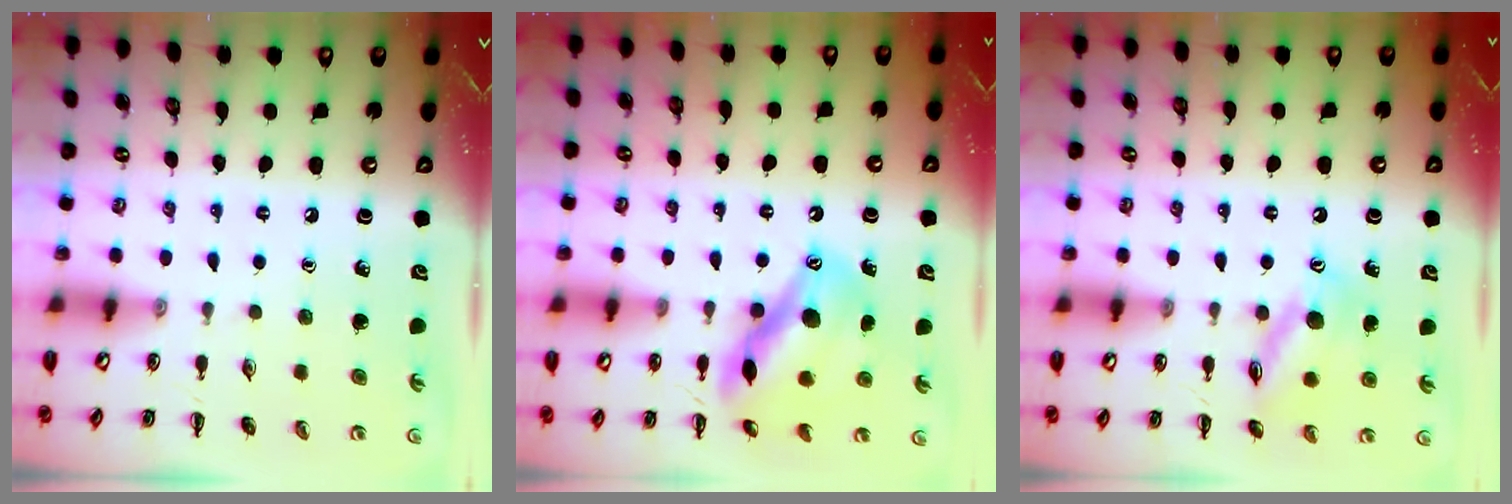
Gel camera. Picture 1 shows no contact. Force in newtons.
{"total": 14.1, "press": 13.6, "slide": 3.7}
{"total": 13.3, "press": 13.2, "slide": 1.4}